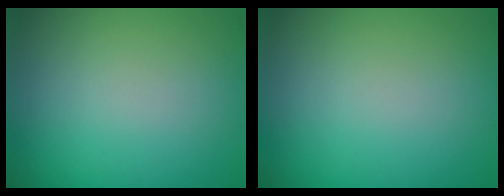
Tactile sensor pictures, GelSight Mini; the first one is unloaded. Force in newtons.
{"total": 0.0}